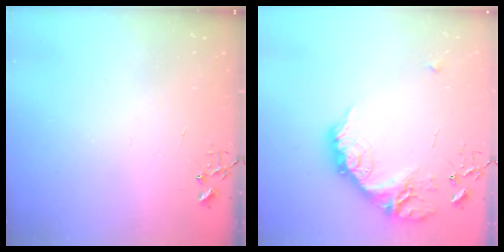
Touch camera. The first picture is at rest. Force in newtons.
{"total": 20.9, "press": 20.9, "slide": 1.2}